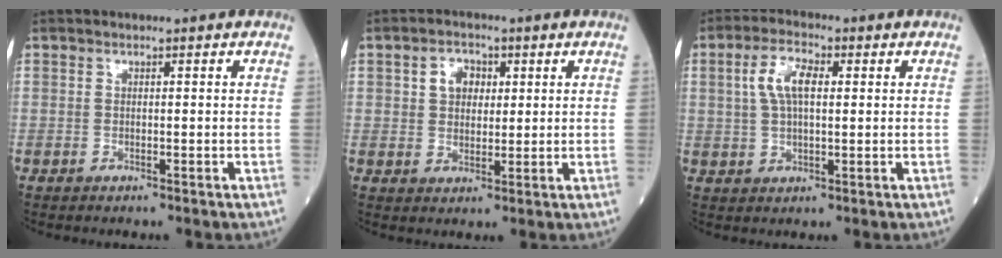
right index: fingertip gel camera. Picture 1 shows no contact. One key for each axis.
{"total": 4.3, "fx": 1.4, "fy": 3.2, "fz": 2.6, "tx": -0.044, "ty": 0.010, "tz": 0.025}
{"total": 6.3, "fx": 1.6, "fy": 2.5, "fz": 5.5, "tx": -0.118, "ty": 0.014, "tz": 0.032}